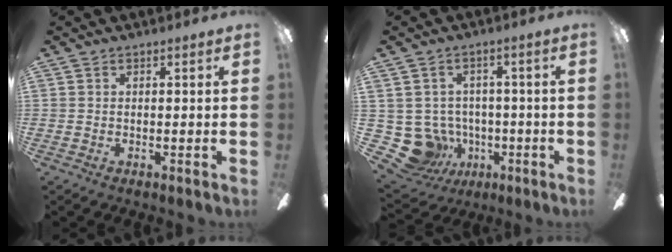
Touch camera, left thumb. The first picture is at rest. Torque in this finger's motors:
{"motor_torque": [-0.16, 0.27, -0.29, -0.27, -0.02]}